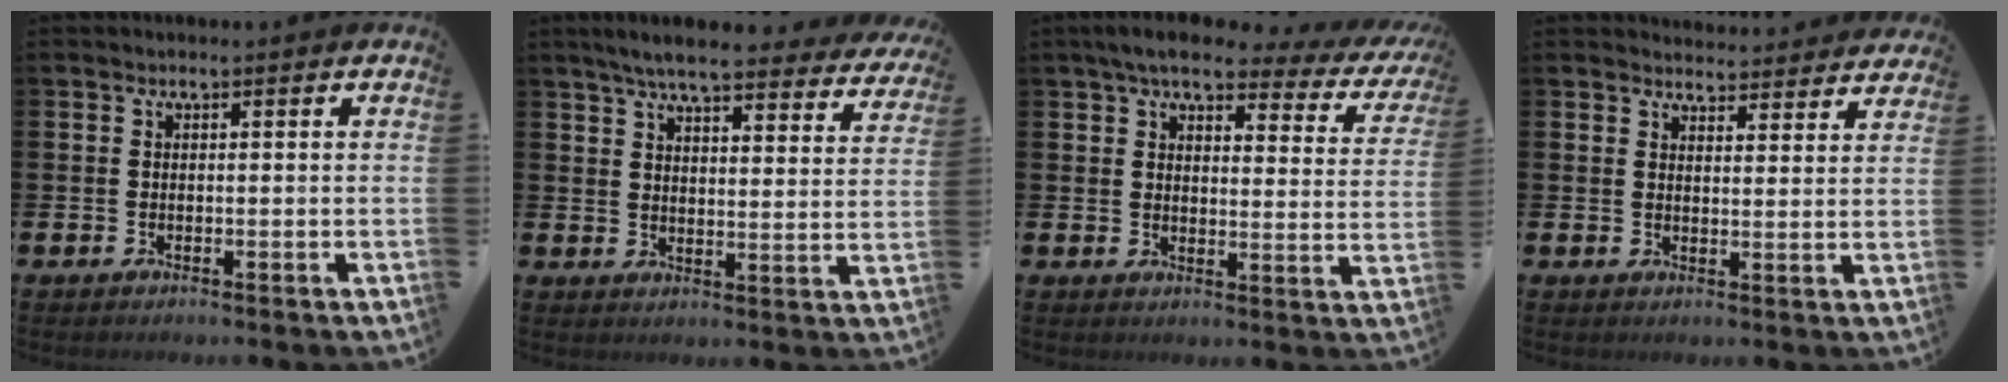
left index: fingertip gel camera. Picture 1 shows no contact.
{"total": 6.2, "force": [5.7, 0.6, 2.3], "torque": [-0.054, -0.034, 0.095]}
{"total": 5.7, "force": [4.6, 1.6, 2.8], "torque": [-0.061, -0.022, 0.074]}
{"total": 4.0, "force": [3.9, 0.7, -0.2], "torque": [0.006, -0.027, 0.070]}